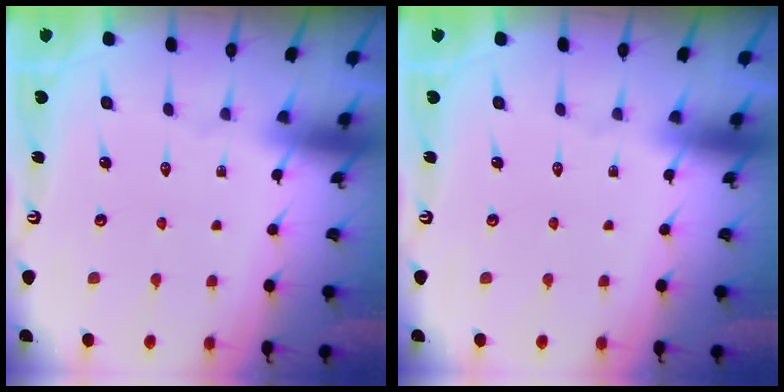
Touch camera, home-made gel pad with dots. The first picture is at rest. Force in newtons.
{"total": 0.0}